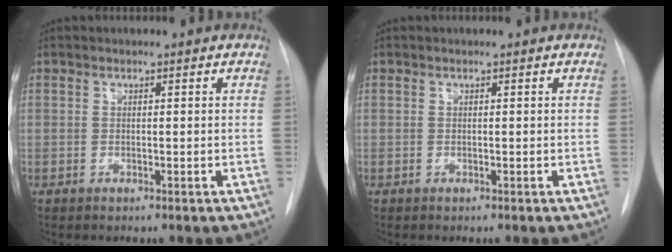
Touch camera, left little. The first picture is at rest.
{"total": 0.0}